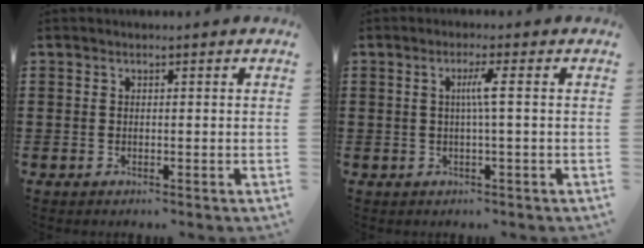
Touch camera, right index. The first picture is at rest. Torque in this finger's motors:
{"motor_torque": [0.59, -0.31, 0.09, 0.03]}